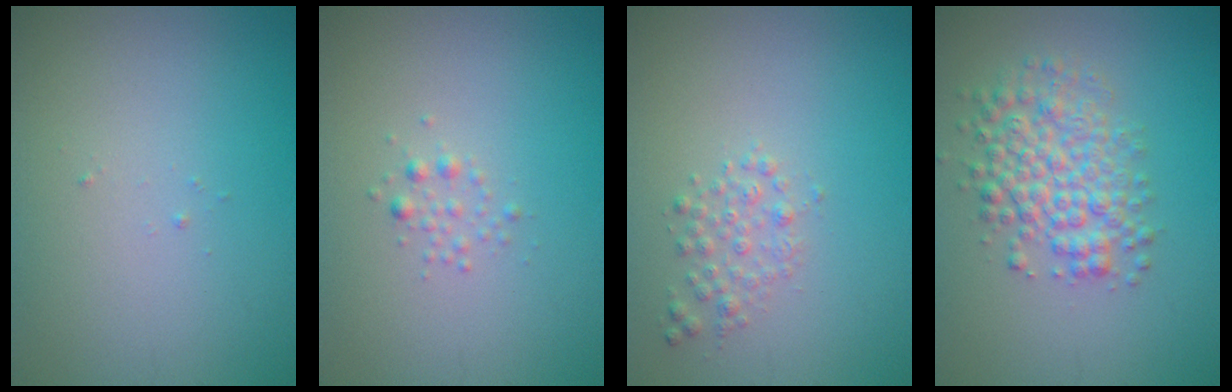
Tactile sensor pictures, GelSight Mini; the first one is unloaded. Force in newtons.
{"total": 0.9, "press": 0.9, "slide": 0.0}
{"total": 1.5, "press": 1.5, "slide": 0.1}
{"total": 4.6, "press": 4.6, "slide": 0.2}